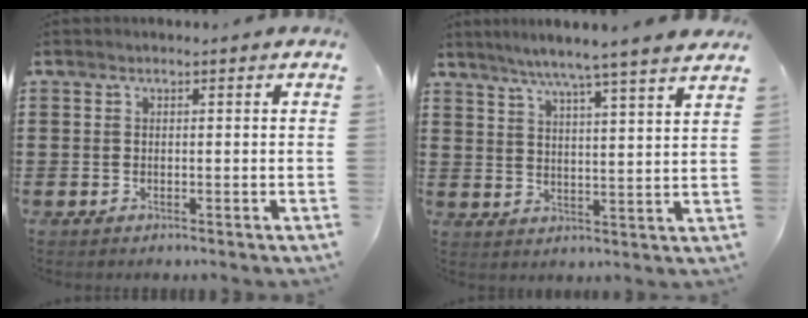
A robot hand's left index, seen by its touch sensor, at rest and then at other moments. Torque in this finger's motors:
{"motor_torque": [2.14, 0.00, 0.70, 0.17]}